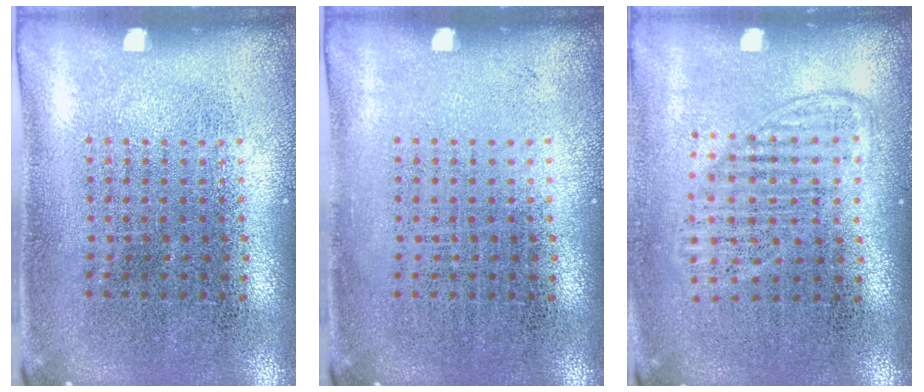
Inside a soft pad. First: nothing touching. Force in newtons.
{"total": 0.0}
{"total": 1.3, "press": 1.2, "slide": 0.6}